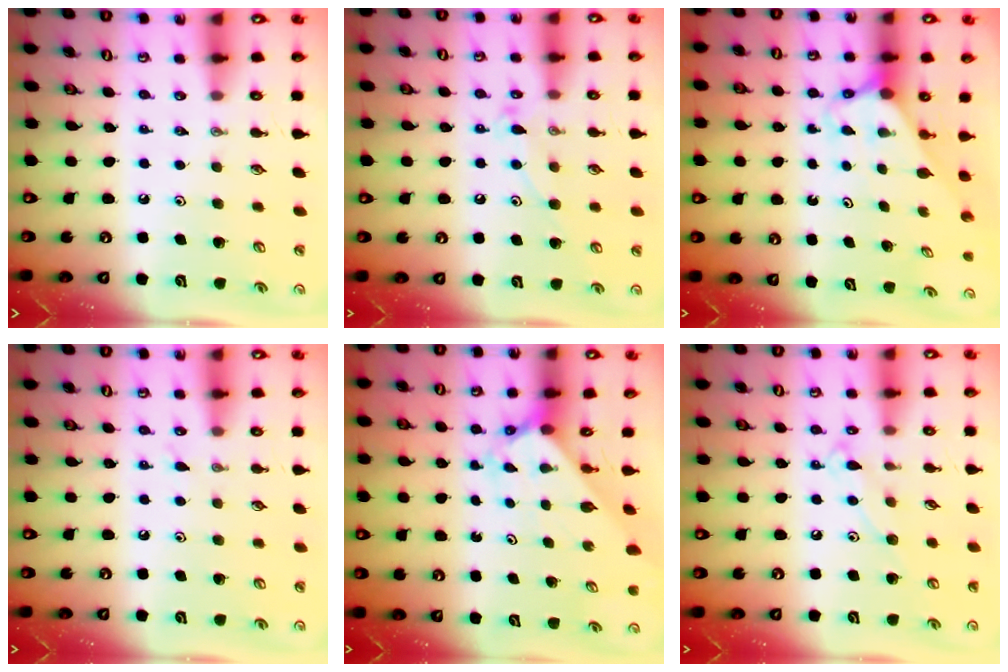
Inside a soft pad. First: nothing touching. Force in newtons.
{"total": 9.8, "press": 9.7, "slide": 0.9}
{"total": 2.7, "press": 2.7, "slide": 0.2}
{"total": 5.7, "press": 5.7, "slide": 0.6}
{"total": 2.1, "press": 2.1, "slide": 0.2}
{"total": 8.8, "press": 8.7, "slide": 0.8}